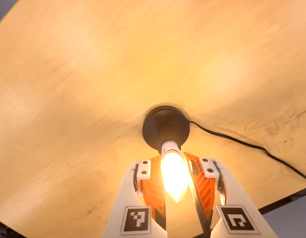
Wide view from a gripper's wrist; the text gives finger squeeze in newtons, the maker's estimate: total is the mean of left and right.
{"total": 14.9, "left": 14.7, "right": 15.0}